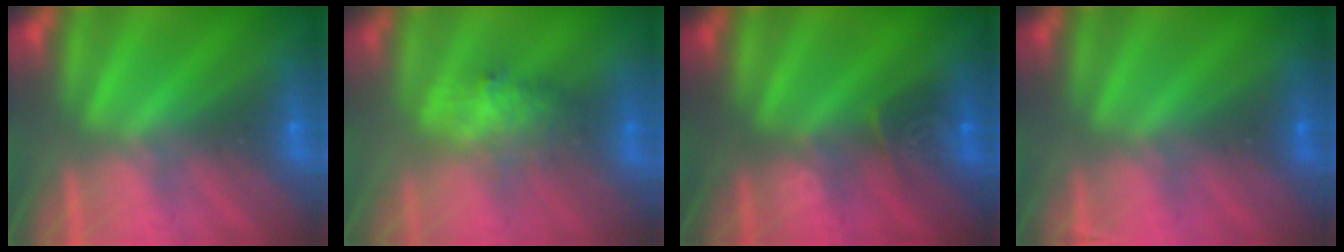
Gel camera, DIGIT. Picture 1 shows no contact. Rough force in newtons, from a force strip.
{"total": 2.6}
{"total": 3.3}
{"total": 2.4}